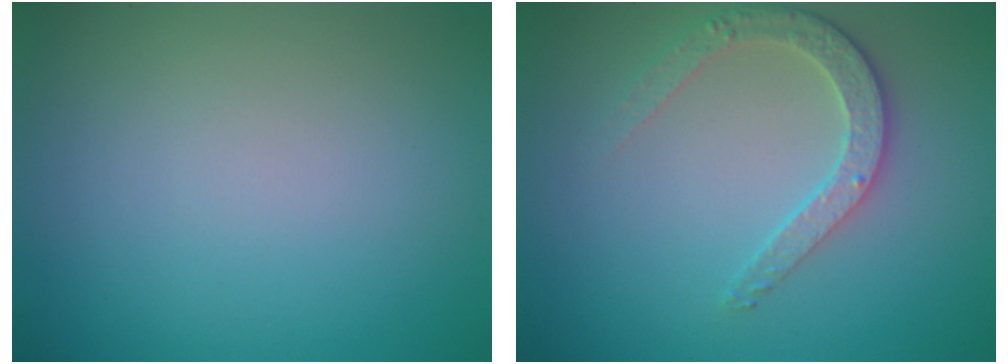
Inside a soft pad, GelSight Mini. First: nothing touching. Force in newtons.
{"total": 2.7, "press": 2.6, "slide": 0.7}